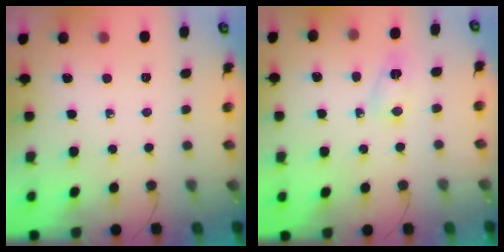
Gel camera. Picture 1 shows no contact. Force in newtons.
{"total": 3.0, "press": 2.9, "slide": 0.6}